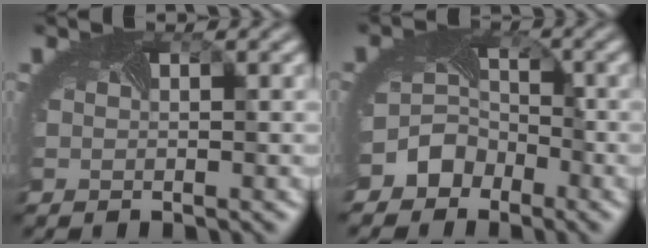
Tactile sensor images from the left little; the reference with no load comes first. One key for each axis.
{"total": 4.5, "fx": -2.9, "fy": 3.3, "fz": 0.8, "tx": 0.008, "ty": 0.004, "tz": -0.055}